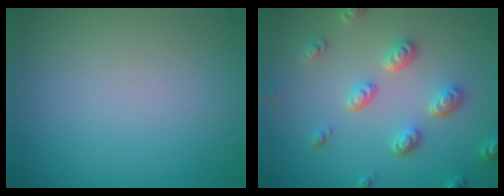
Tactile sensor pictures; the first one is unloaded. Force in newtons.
{"total": 4.0, "press": 3.3, "slide": 2.3}